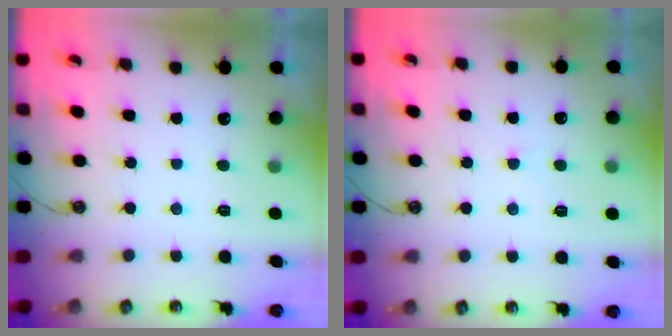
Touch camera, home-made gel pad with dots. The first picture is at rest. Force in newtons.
{"total": 0.6, "press": 0.1, "slide": 0.5}